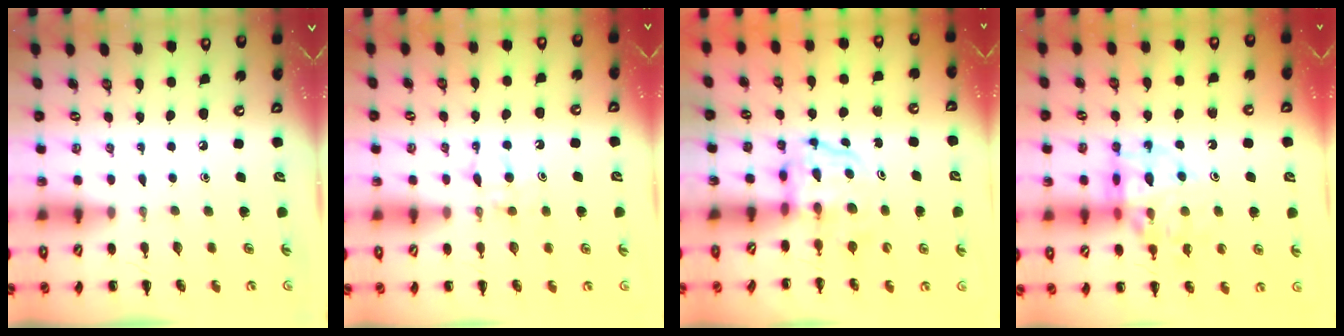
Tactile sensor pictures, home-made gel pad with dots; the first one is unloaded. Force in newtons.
{"total": 5.6, "press": 5.3, "slide": 1.6}
{"total": 3.8, "press": 3.7, "slide": 0.6}
{"total": 16.4, "press": 16.1, "slide": 2.9}